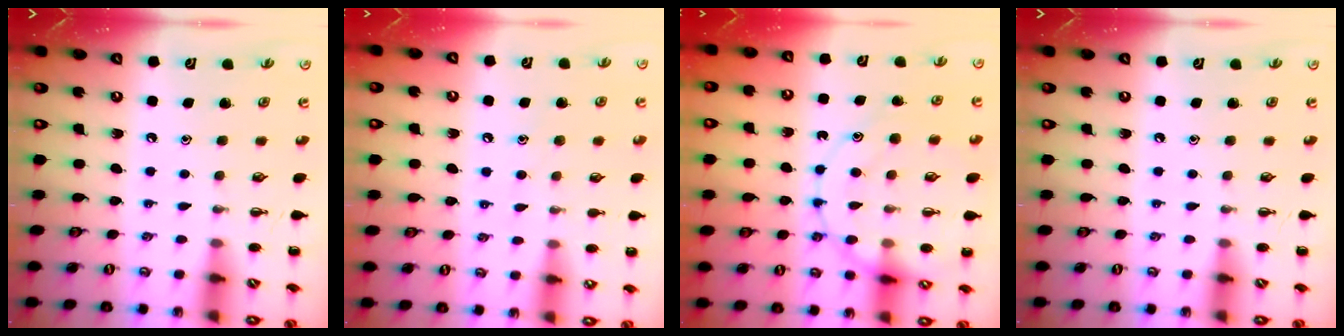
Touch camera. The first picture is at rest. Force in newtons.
{"total": 7.5, "press": 7.3, "slide": 1.8}
{"total": 15.6, "press": 15.5, "slide": 1.2}
{"total": 0.0}